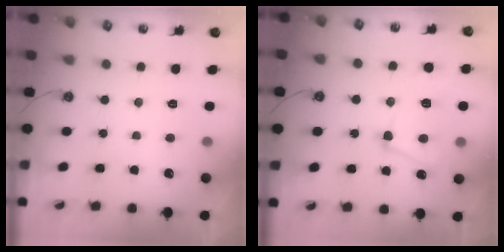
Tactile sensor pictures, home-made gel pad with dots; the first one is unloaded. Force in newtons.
{"total": 6.2, "press": 6.2, "slide": 1.0}